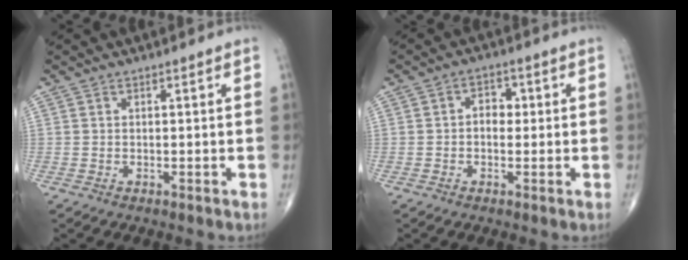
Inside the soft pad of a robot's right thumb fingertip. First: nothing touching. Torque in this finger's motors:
{"motor_torque": [-0.51, -0.05, 0.34, -0.03, -0.06]}